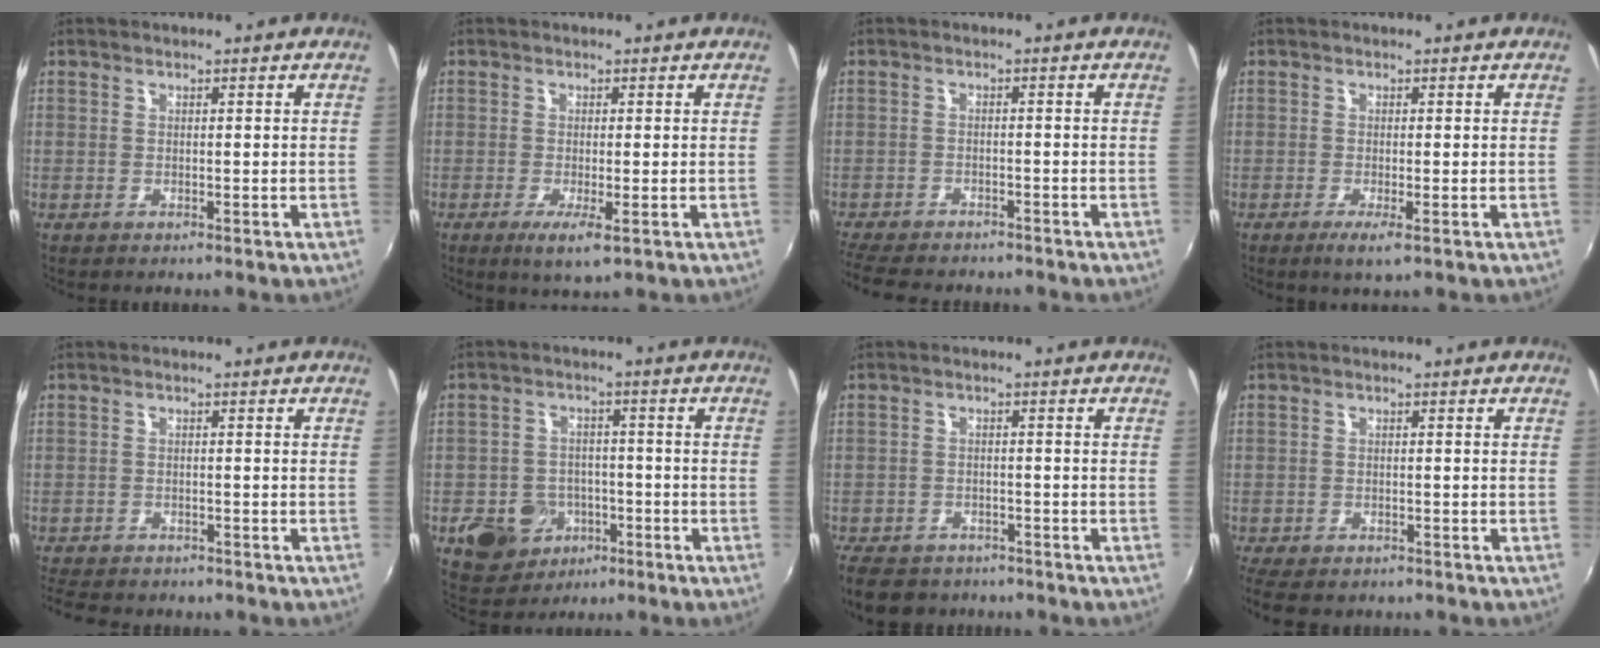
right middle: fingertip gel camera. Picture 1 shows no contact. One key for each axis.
{"total": 3.5, "fx": -1.5, "fy": 0.4, "fz": 3.2, "tx": -0.066, "ty": -0.016, "tz": -0.027}
{"total": 9.9, "fx": -8.8, "fy": 2.8, "fz": 3.7, "tx": -0.098, "ty": -0.021, "tz": -0.141}
{"total": 2.3, "fx": -1.2, "fy": 0.0, "fz": 2.0, "tx": -0.044, "ty": -0.011, "tz": -0.022}
{"total": 8.4, "fx": -7.3, "fy": 2.8, "fz": 2.9, "tx": -0.080, "ty": -0.021, "tz": -0.115}
{"total": 10.2, "fx": -4.8, "fy": 8.2, "fz": 3.7, "tx": -0.099, "ty": 0.016, "tz": -0.062}
{"total": 11.6, "fx": -9.2, "fy": 5.8, "fz": 4.1, "tx": -0.114, "ty": -0.014, "tz": -0.143}
{"total": 7.6, "fx": -6.2, "fy": 2.8, "fz": 3.3, "tx": -0.084, "ty": -0.030, "tz": -0.102}